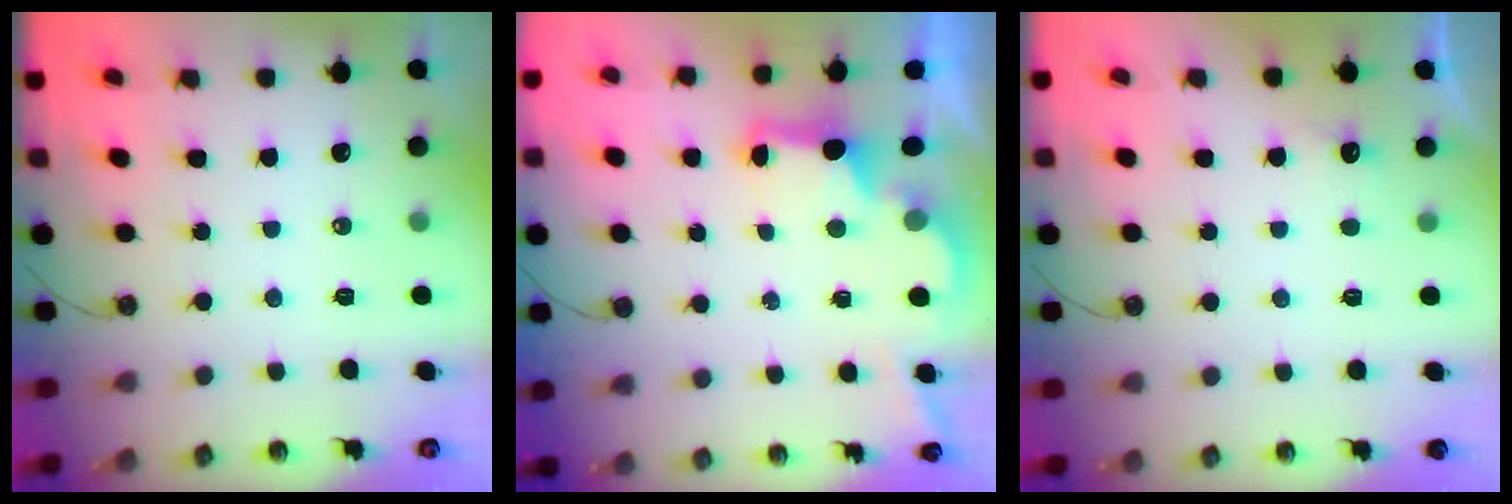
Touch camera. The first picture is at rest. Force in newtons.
{"total": 2.9, "press": 2.7, "slide": 0.9}
{"total": 5.9, "press": 5.8, "slide": 1.2}